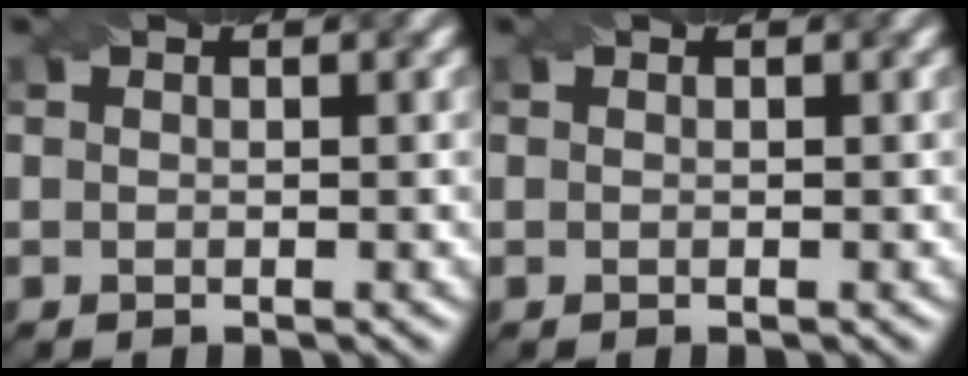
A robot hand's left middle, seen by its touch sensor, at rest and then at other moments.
{"total": 0.0}